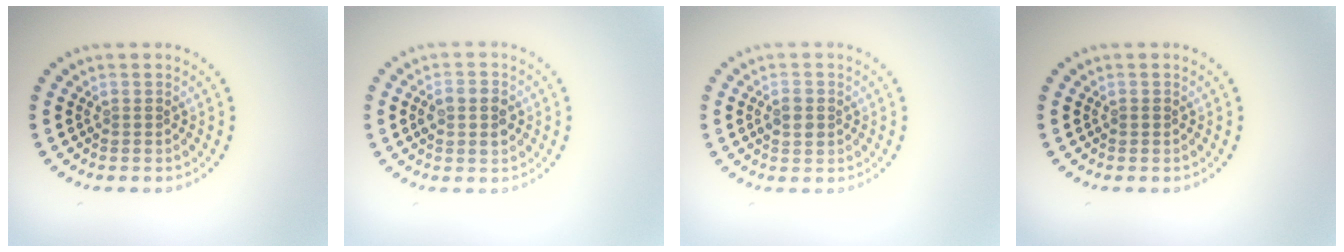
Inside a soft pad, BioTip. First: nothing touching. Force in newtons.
{"total": 2.8, "press": 2.8, "slide": 0.1}
{"total": 1.6, "press": 1.6, "slide": 0.0}
{"total": 0.7, "press": 0.7, "slide": 0.2}